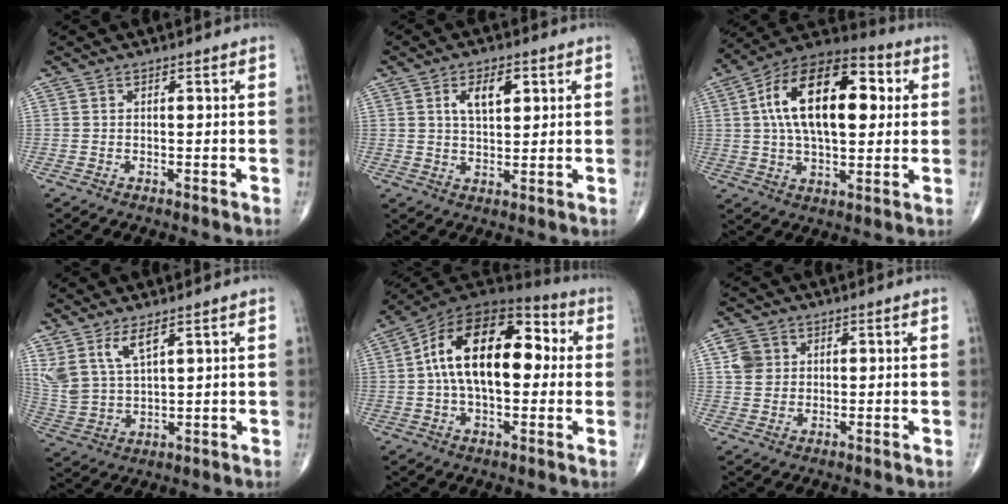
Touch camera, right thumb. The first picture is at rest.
{"total": 6.5, "force": [2.3, 3.3, 5.1], "torque": [-0.076, -0.008, 0.042]}
{"total": 21.9, "force": [4.1, 11.3, 18.3], "torque": [-0.289, 0.021, 0.058]}
{"total": 9.0, "force": [5.4, 3.6, 6.1], "torque": [-0.129, -0.024, 0.124]}
{"total": 20.7, "force": [2.1, 11.4, 17.2], "torque": [-0.268, 0.038, 0.023]}
{"total": 4.7, "force": [1.3, 4.1, 1.9], "torque": [-0.019, 0.000, 0.024]}